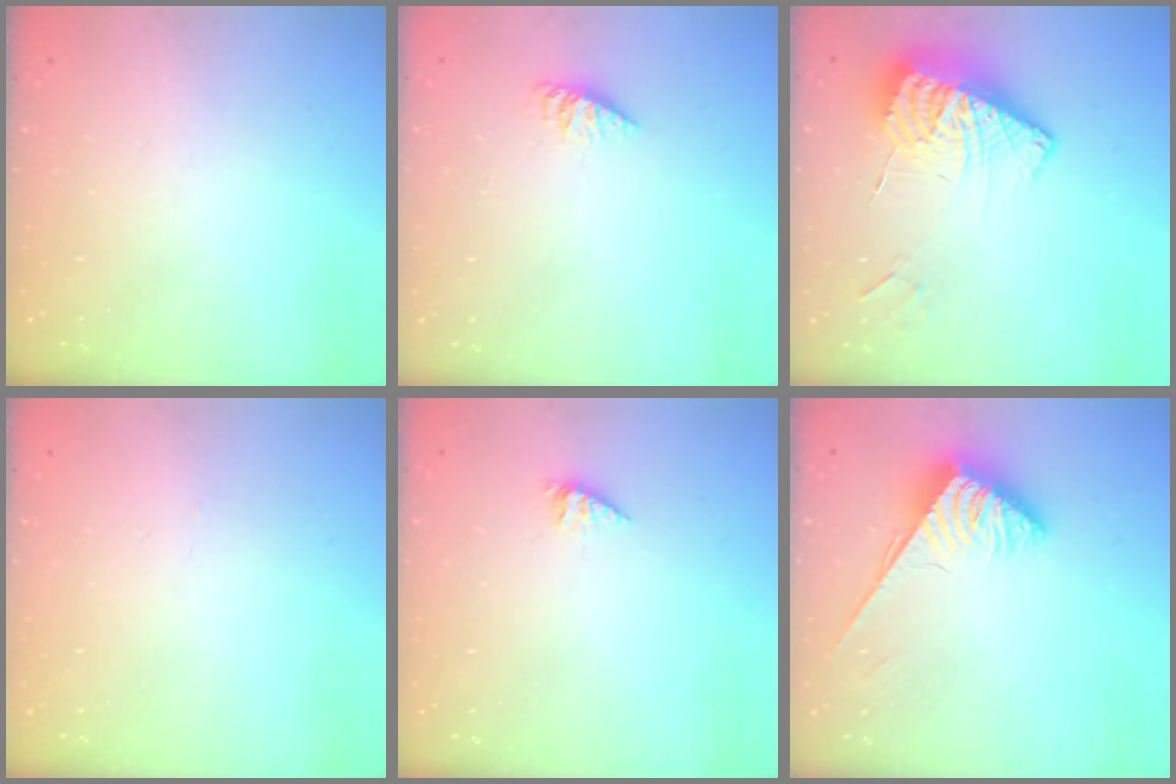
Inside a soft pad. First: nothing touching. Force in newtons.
{"total": 2.9, "press": 2.9, "slide": 0.3}
{"total": 14.5, "press": 14.4, "slide": 1.8}
{"total": 0.0}
{"total": 2.3, "press": 2.2, "slide": 0.3}
{"total": 3.8, "press": 3.8, "slide": 0.5}